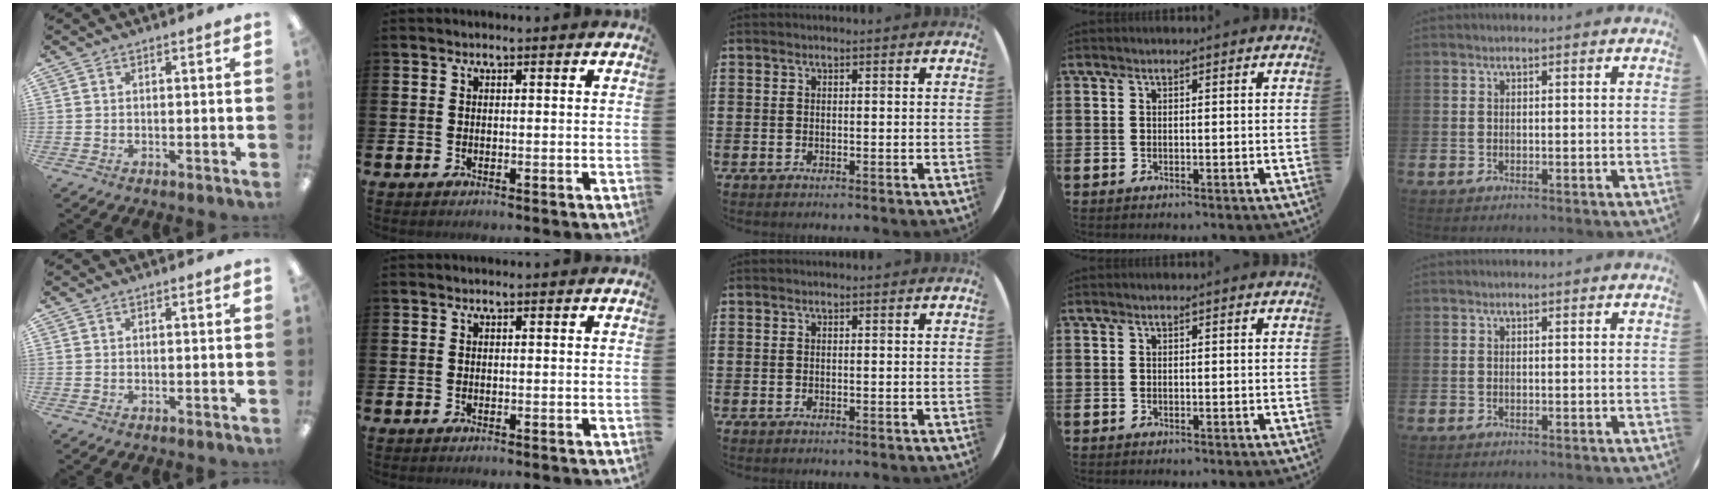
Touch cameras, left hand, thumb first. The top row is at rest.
{}